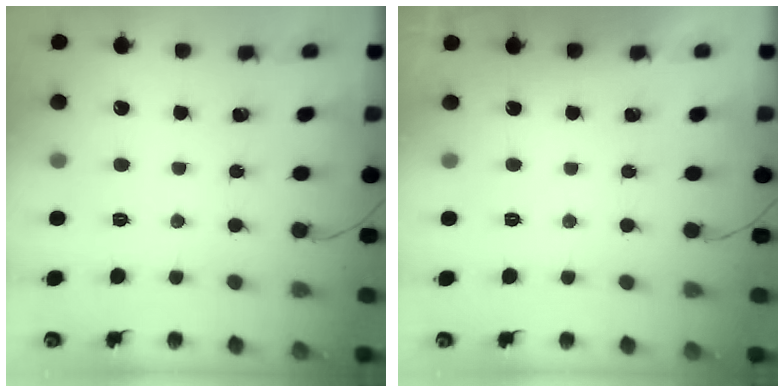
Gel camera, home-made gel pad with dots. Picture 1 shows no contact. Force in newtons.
{"total": 0.0}